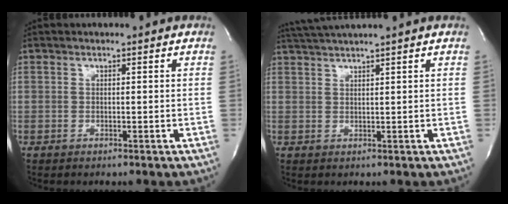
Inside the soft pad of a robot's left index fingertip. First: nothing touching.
{"total": 5.3, "force": [4.7, -1.5, 2.0], "torque": [-0.032, 0.017, 0.081]}